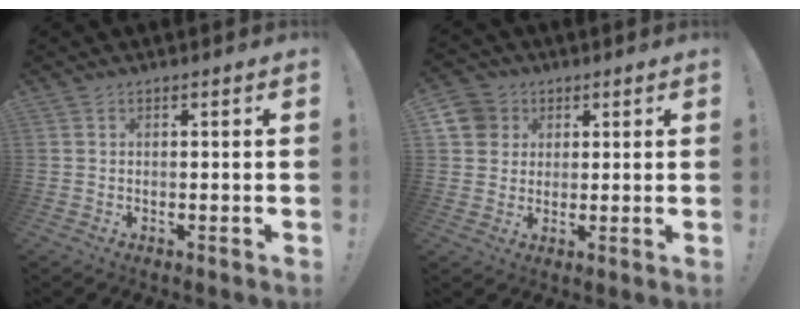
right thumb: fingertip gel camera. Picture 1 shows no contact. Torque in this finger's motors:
{"motor_torque": [0.18, 0.04, 0.09, -0.03, -0.01]}